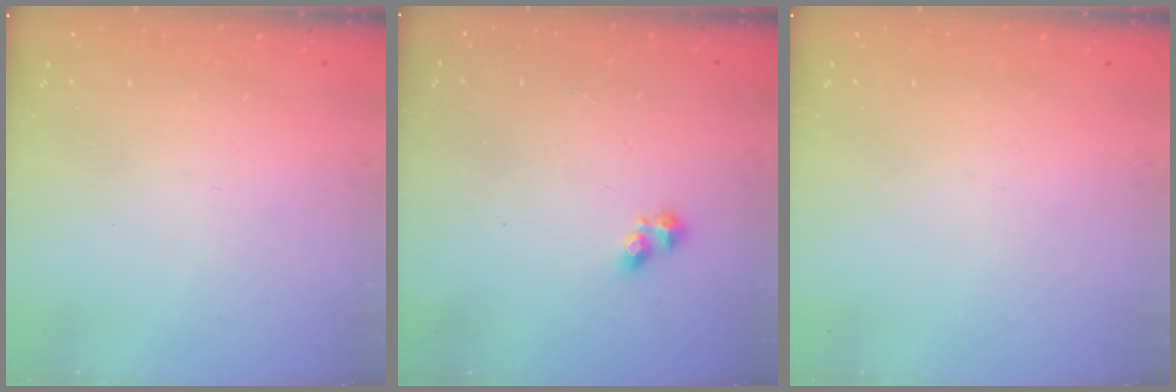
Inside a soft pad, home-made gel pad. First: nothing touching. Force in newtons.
{"total": 2.7, "press": 2.7, "slide": 0.4}
{"total": 0.0}